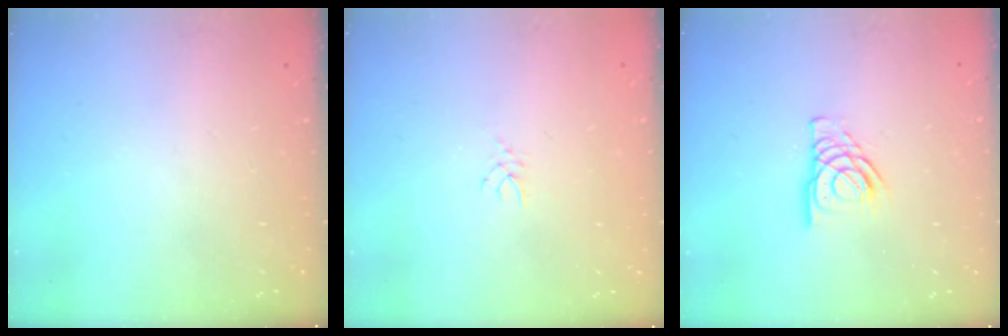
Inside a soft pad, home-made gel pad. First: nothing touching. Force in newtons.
{"total": 2.1, "press": 2.1, "slide": 0.3}
{"total": 7.9, "press": 7.9, "slide": 0.8}